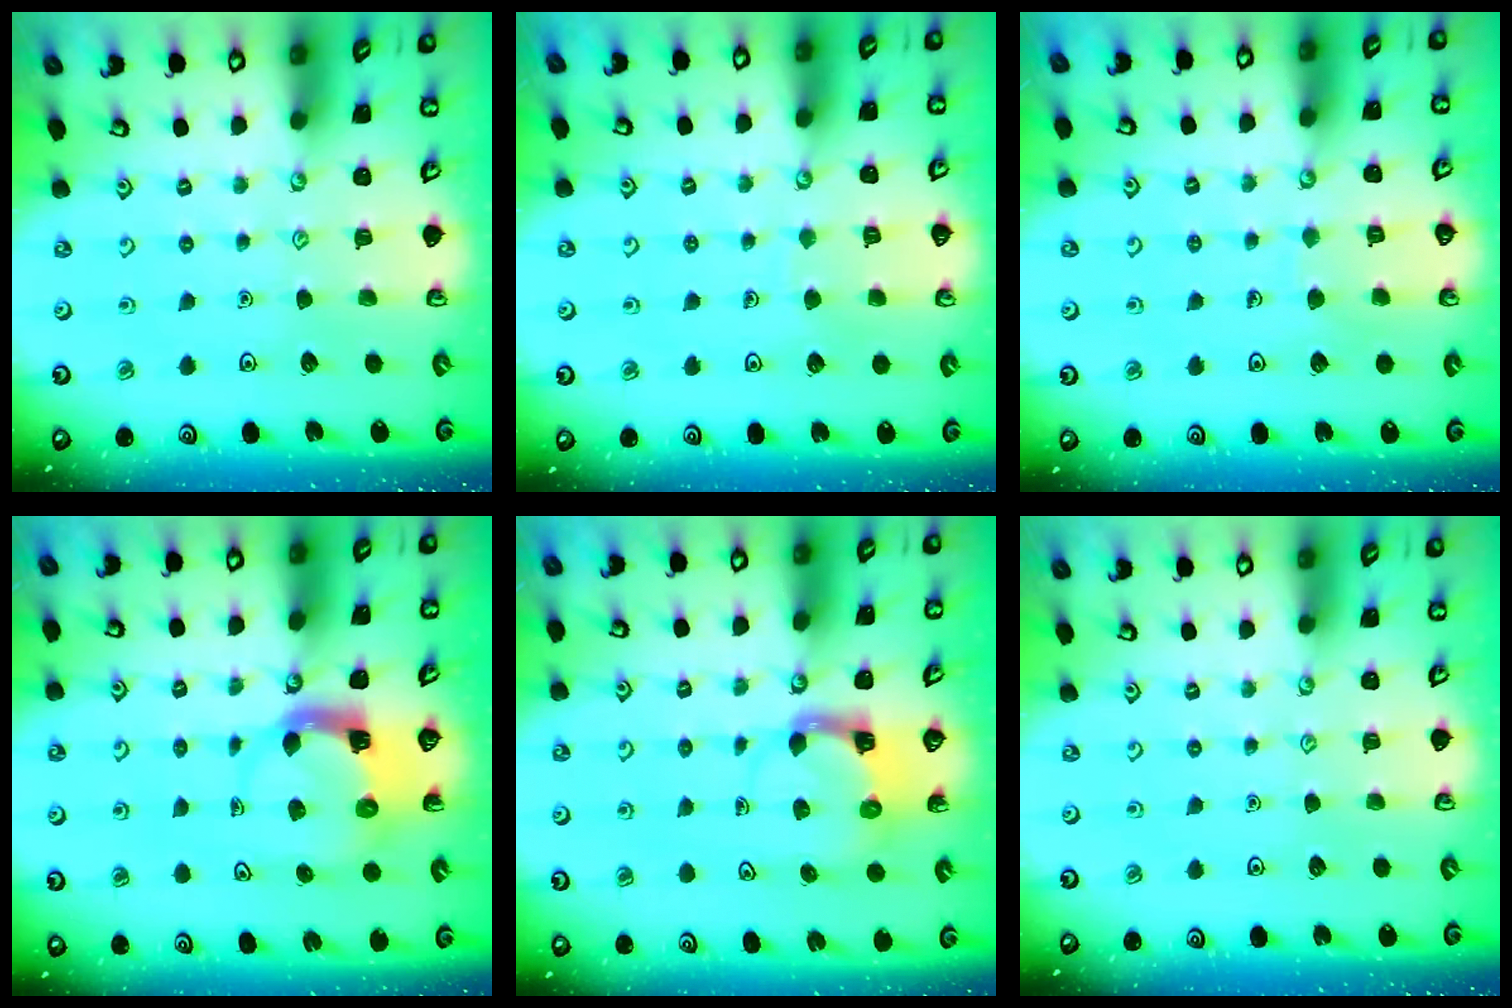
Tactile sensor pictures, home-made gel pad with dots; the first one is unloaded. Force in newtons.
{"total": 3.9, "press": 3.9, "slide": 0.4}
{"total": 5.1, "press": 5.1, "slide": 0.3}
{"total": 4.0, "press": 4.0, "slide": 0.5}
{"total": 4.1, "press": 4.1, "slide": 0.3}
{"total": 0.0}